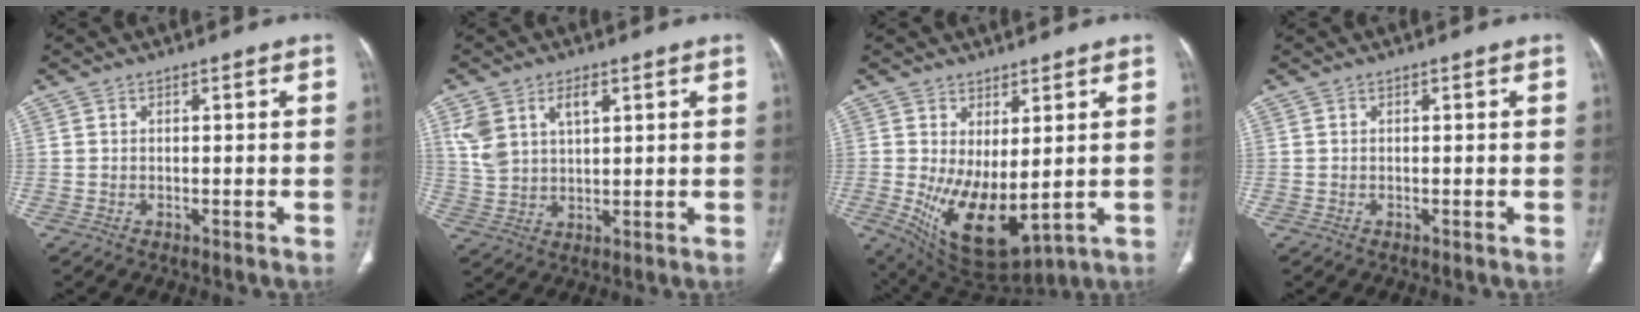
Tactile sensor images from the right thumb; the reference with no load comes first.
{"total": 8.4, "force": [3.6, 5.0, 5.7], "torque": [-0.104, -0.006, 0.078]}
{"total": 12.7, "force": [-0.6, 6.0, 11.1], "torque": [-0.183, -0.025, 0.017]}
{"total": 0.0}